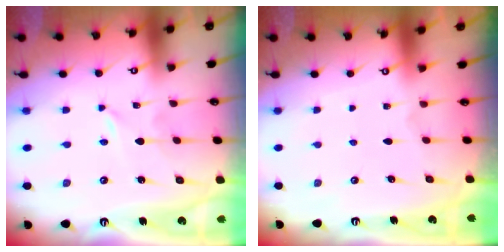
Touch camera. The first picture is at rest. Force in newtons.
{"total": 0.0}